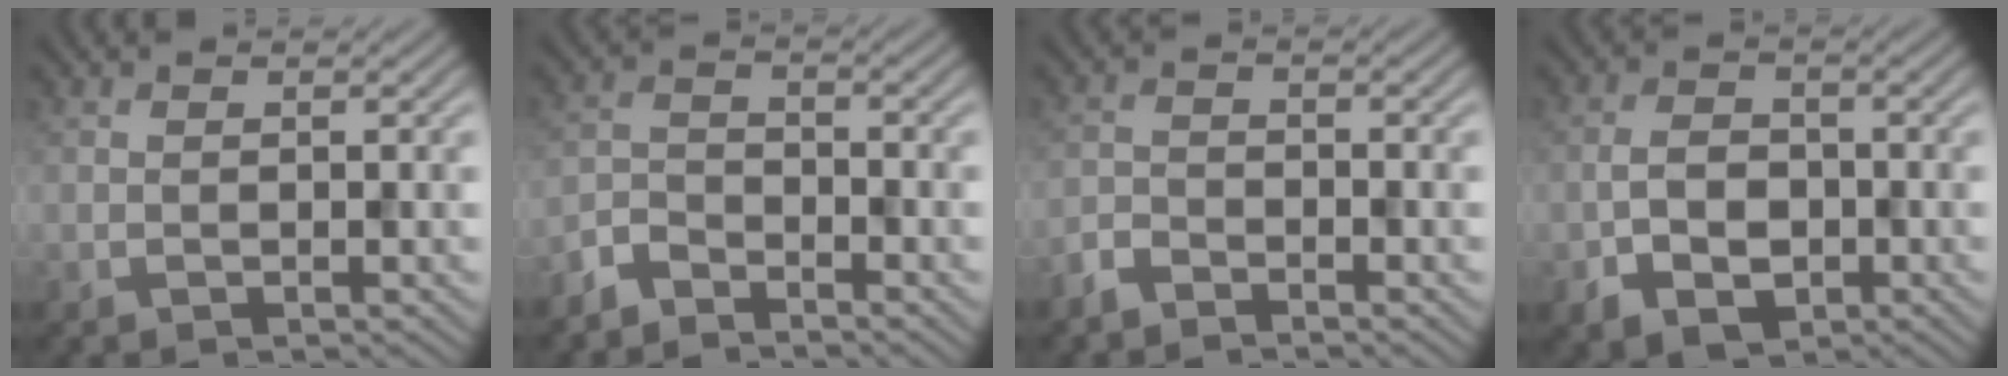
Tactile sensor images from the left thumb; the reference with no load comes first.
{"total": 3.6, "force": [-3.3, 1.1, 1.0], "torque": [-0.024, -0.004, -0.083]}
{"total": 2.4, "force": [-2.2, 0.7, 0.7], "torque": [-0.014, -0.003, -0.055]}
{"total": 4.7, "force": [-1.8, 3.2, 2.9], "torque": [-0.056, -0.004, -0.036]}